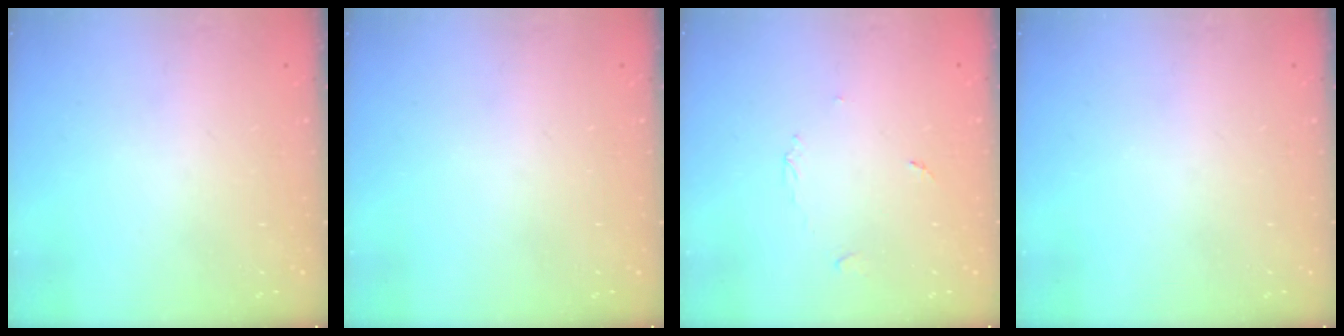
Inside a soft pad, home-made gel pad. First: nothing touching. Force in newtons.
{"total": 0.0}
{"total": 3.1, "press": 3.1, "slide": 0.4}
{"total": 0.0}